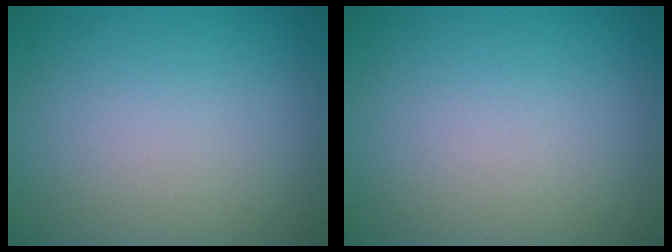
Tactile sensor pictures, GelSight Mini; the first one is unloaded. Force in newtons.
{"total": 0.0}